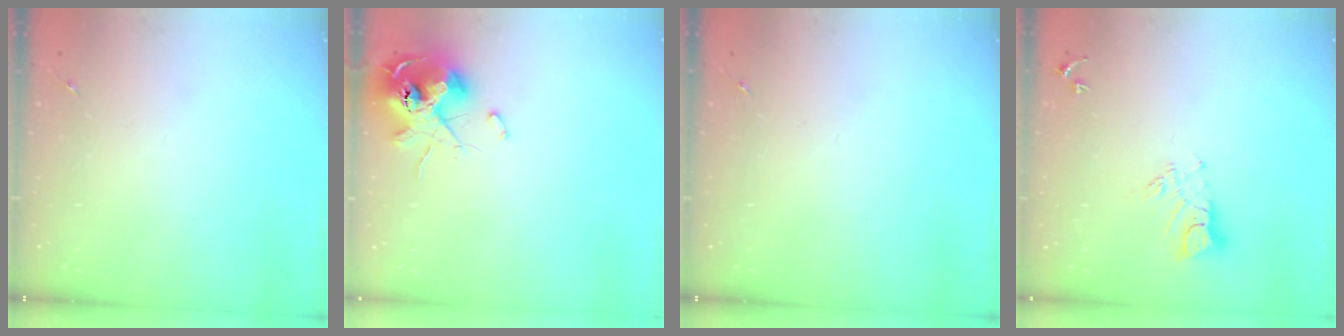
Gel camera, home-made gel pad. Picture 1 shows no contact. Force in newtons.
{"total": 13.7, "press": 13.6, "slide": 1.8}
{"total": 0.0}
{"total": 7.7, "press": 7.7, "slide": 0.7}